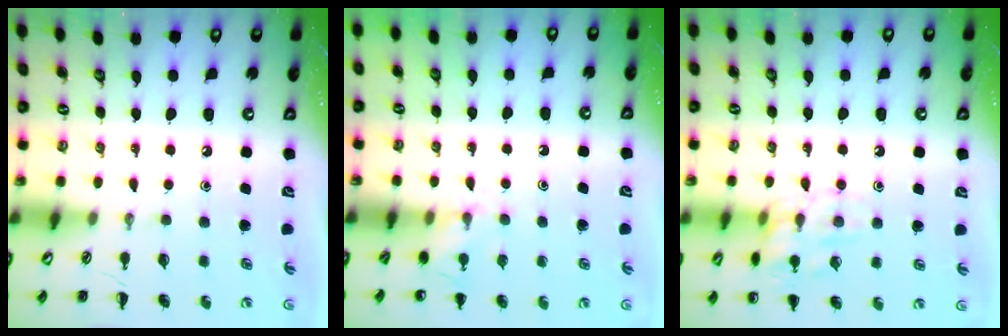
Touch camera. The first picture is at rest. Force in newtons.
{"total": 5.8, "press": 5.5, "slide": 1.9}
{"total": 11.3, "press": 11.2, "slide": 1.0}